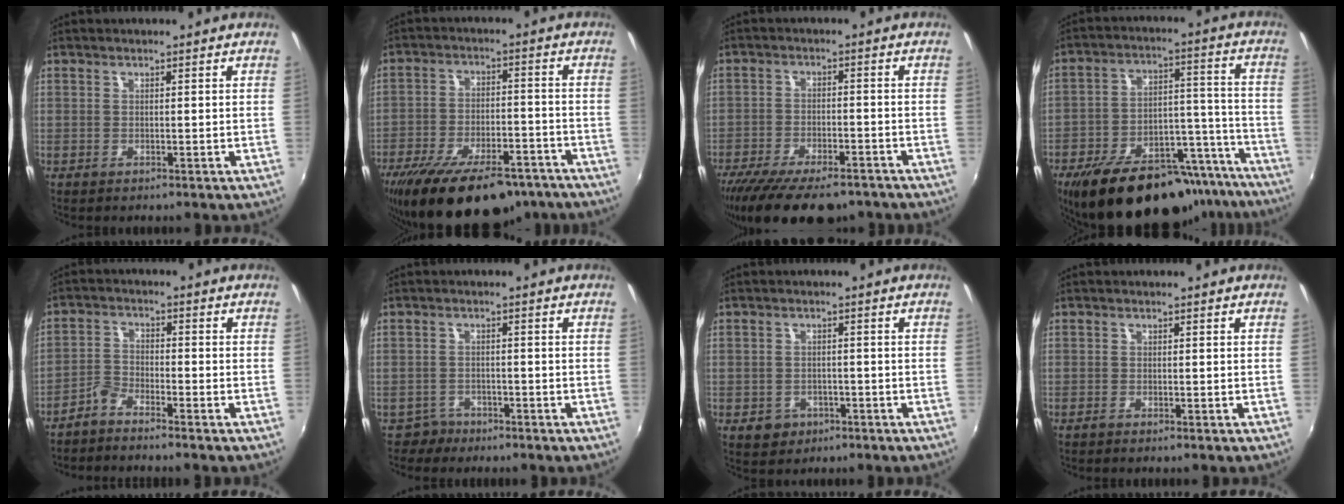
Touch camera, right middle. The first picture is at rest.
{"total": 21.1, "force": [-15.8, 7.7, 11.6], "torque": [-0.216, -0.028, -0.227]}
{"total": 16.8, "force": [-12.9, 5.8, 9.0], "torque": [-0.189, -0.043, -0.197]}
{"total": 27.2, "force": [-21.4, 10.6, 13.1], "torque": [-0.219, 0.022, -0.276]}
{"total": 3.1, "force": [-2.7, 0.7, 1.2], "torque": [-0.042, 0.008, -0.058]}
{"total": 2.8, "force": [-2.1, 1.9, -0.3], "torque": [-0.002, 0.008, -0.036]}
{"total": 4.8, "force": [-2.2, 4.0, 1.6], "torque": [-0.042, -0.001, -0.025]}
{"total": 0.6, "force": [-0.5, 0.0, 0.2], "torque": [-0.004, -0.003, -0.012]}